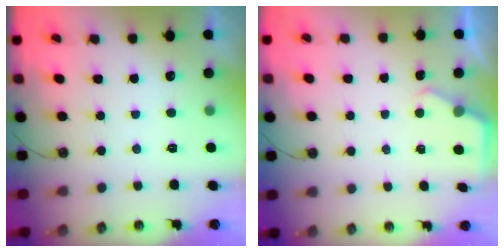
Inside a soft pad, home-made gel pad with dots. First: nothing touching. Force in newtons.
{"total": 2.8, "press": 2.8, "slide": 0.5}